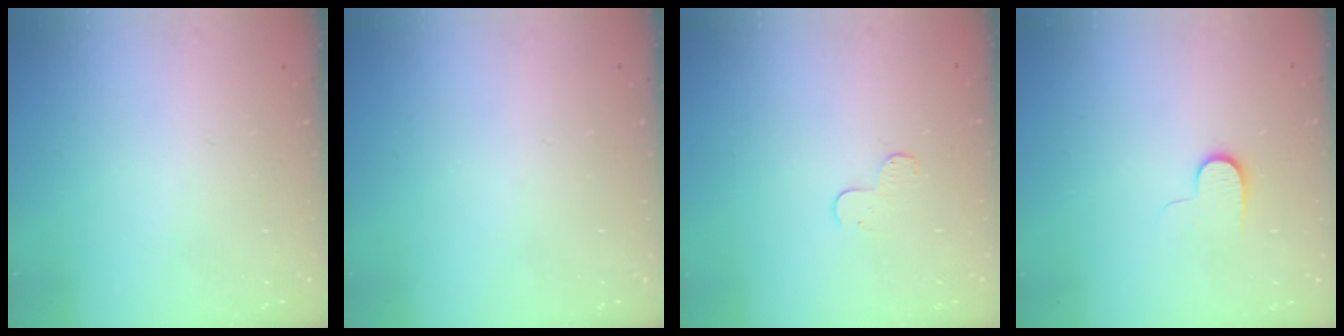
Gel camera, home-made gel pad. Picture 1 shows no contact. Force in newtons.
{"total": 0.0}
{"total": 3.9, "press": 3.9, "slide": 0.4}
{"total": 6.1, "press": 6.1, "slide": 0.8}